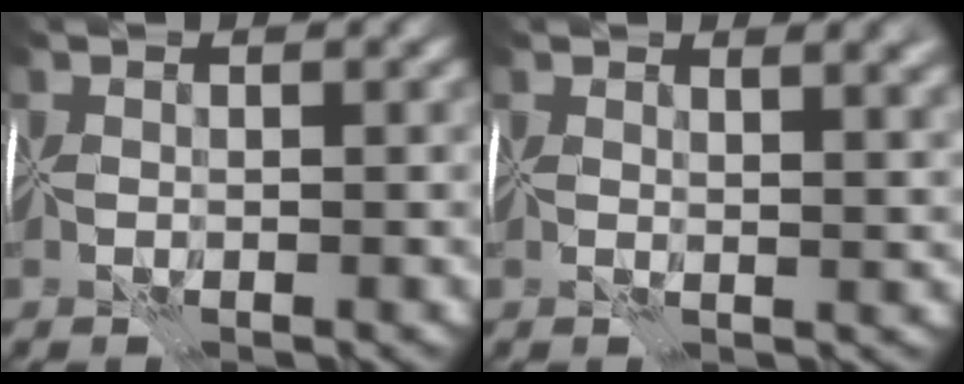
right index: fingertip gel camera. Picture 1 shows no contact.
{"total": 3.2, "force": [2.2, 0.6, 2.2], "torque": [-0.024, -0.001, 0.039]}